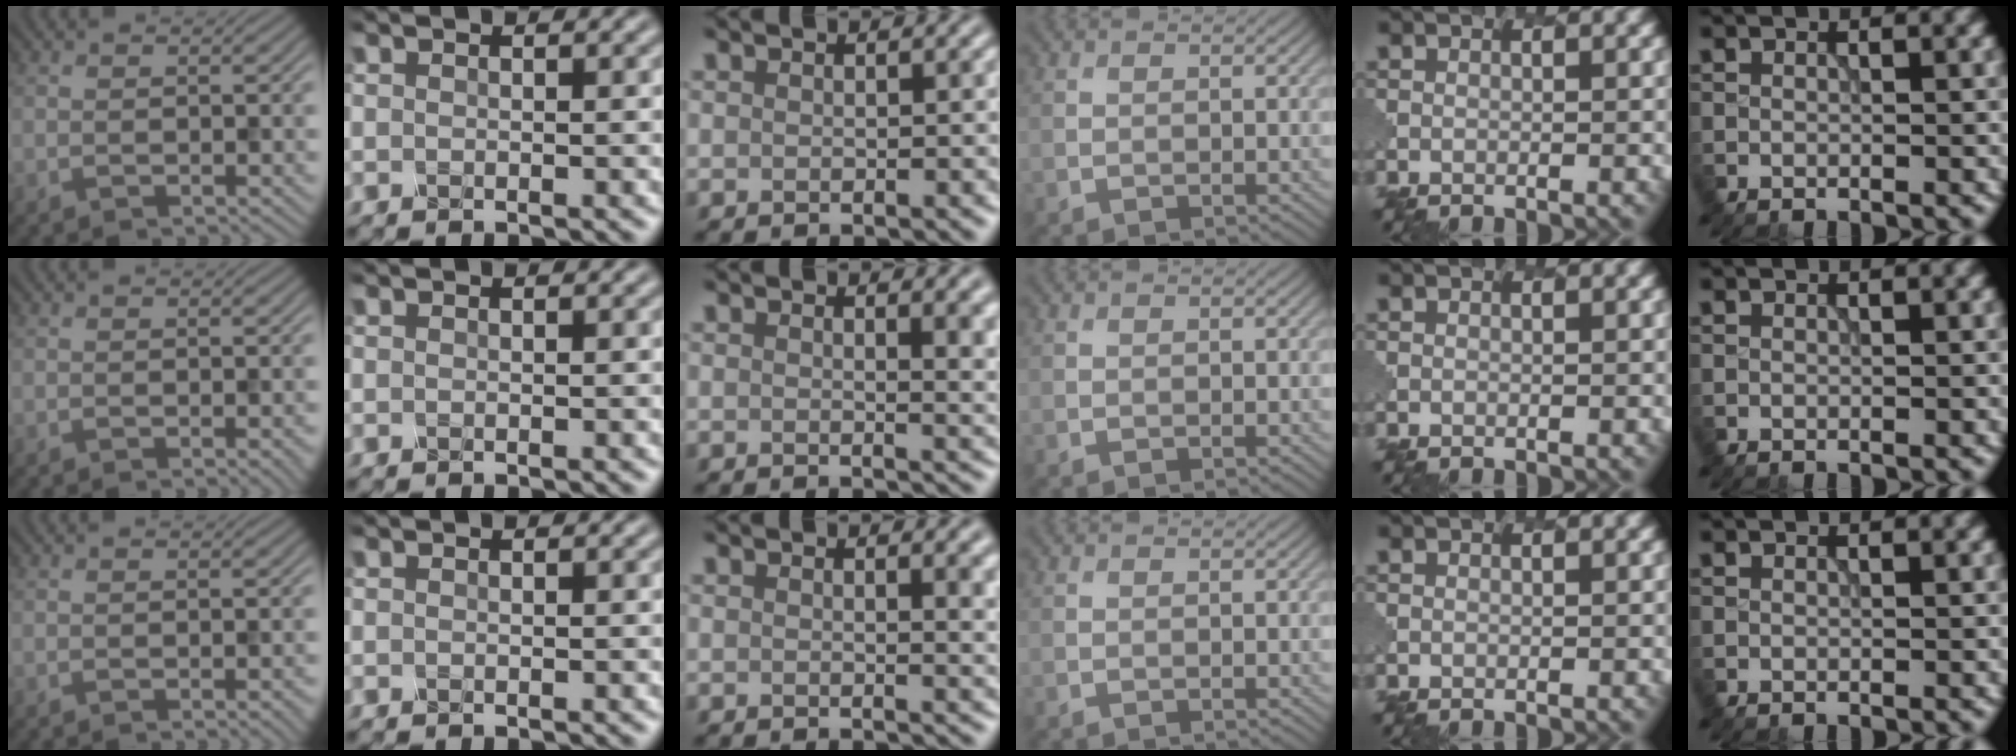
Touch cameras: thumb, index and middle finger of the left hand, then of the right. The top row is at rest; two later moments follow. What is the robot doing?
{"motion": "dispense", "object": "dispenser bottle"}